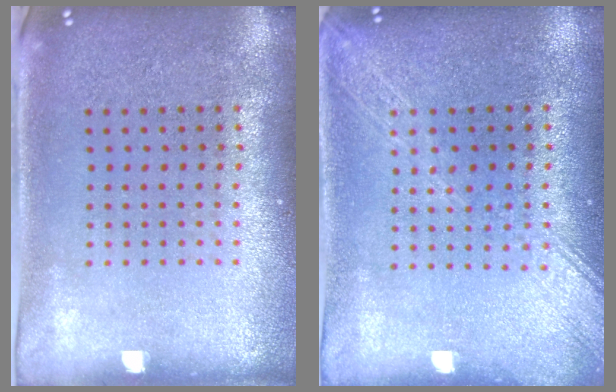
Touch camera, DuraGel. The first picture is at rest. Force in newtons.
{"total": 1.7, "press": 1.7, "slide": 0.2}